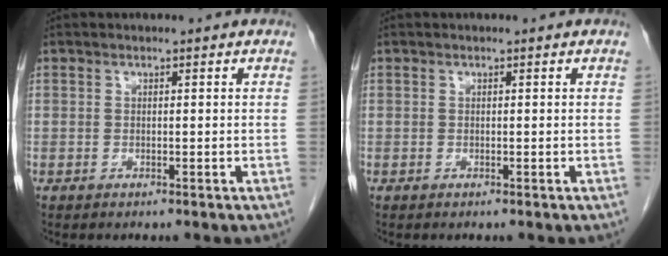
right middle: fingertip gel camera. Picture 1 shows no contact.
{"total": 0.0}